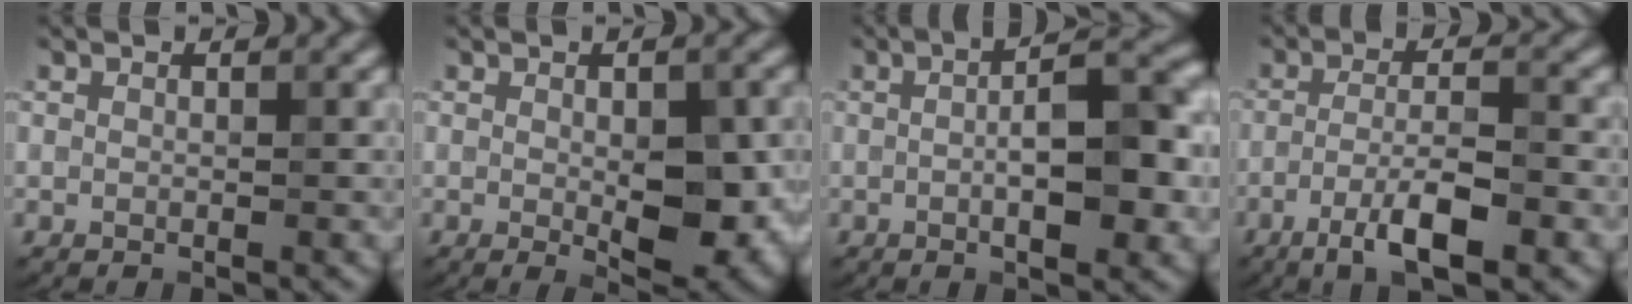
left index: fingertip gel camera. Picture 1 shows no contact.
{"total": 6.1, "force": [-0.6, 2.3, 5.6], "torque": [-0.079, -0.011, -0.001]}
{"total": 7.5, "force": [-0.5, 2.0, 7.2], "torque": [-0.105, 0.004, -0.009]}
{"total": 5.8, "force": [-2.8, 1.3, 5.0], "torque": [-0.089, 0.005, -0.051]}